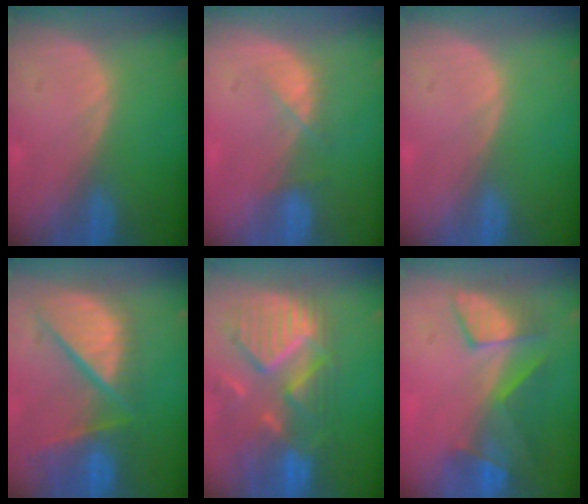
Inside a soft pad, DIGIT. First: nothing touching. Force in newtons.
{"total": 2.9, "press": 2.9, "slide": 0.7}
{"total": 0.0}
{"total": 12.3, "press": 10.1, "slide": 7.0}
{"total": 11.9, "press": 10.6, "slide": 5.4}
{"total": 7.6, "press": 7.5, "slide": 1.5}